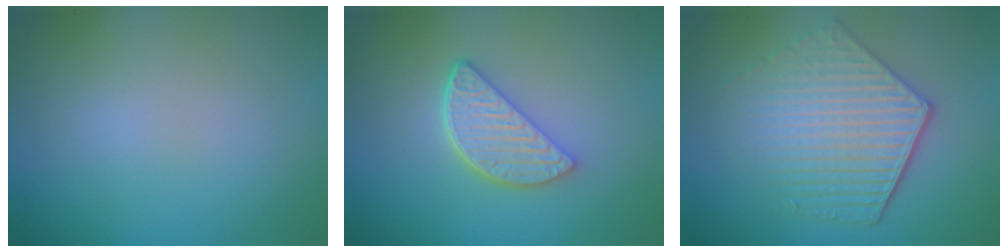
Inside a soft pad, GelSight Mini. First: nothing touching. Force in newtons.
{"total": 4.0, "press": 3.2, "slide": 2.5}
{"total": 5.9, "press": 4.4, "slide": 3.9}